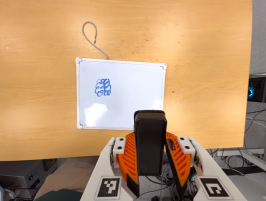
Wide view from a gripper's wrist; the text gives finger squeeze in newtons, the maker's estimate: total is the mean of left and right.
{"total": 6.3, "left": 5.0, "right": 7.7}